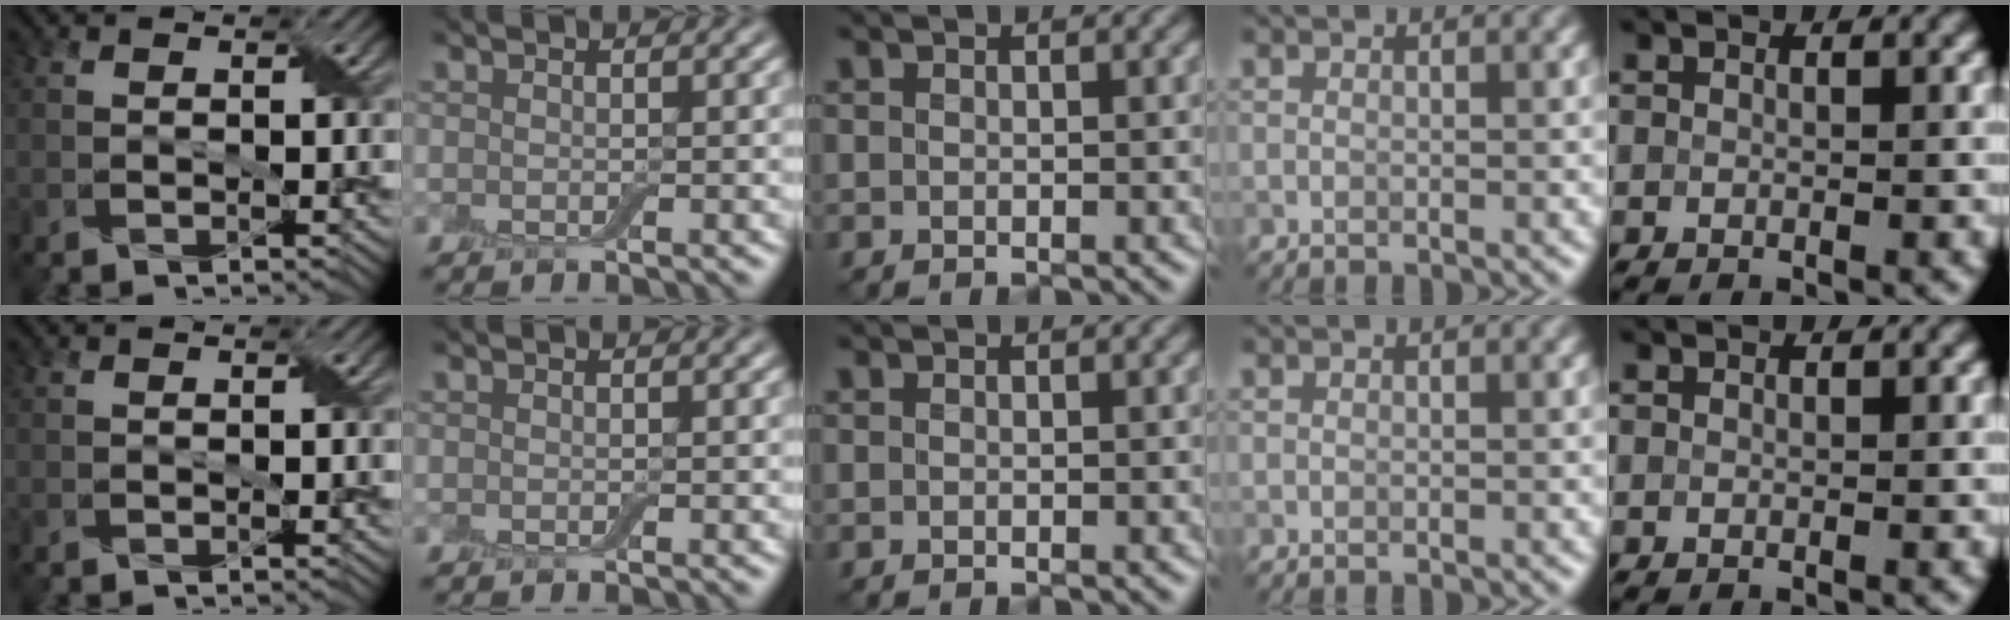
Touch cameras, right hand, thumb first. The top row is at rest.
{}